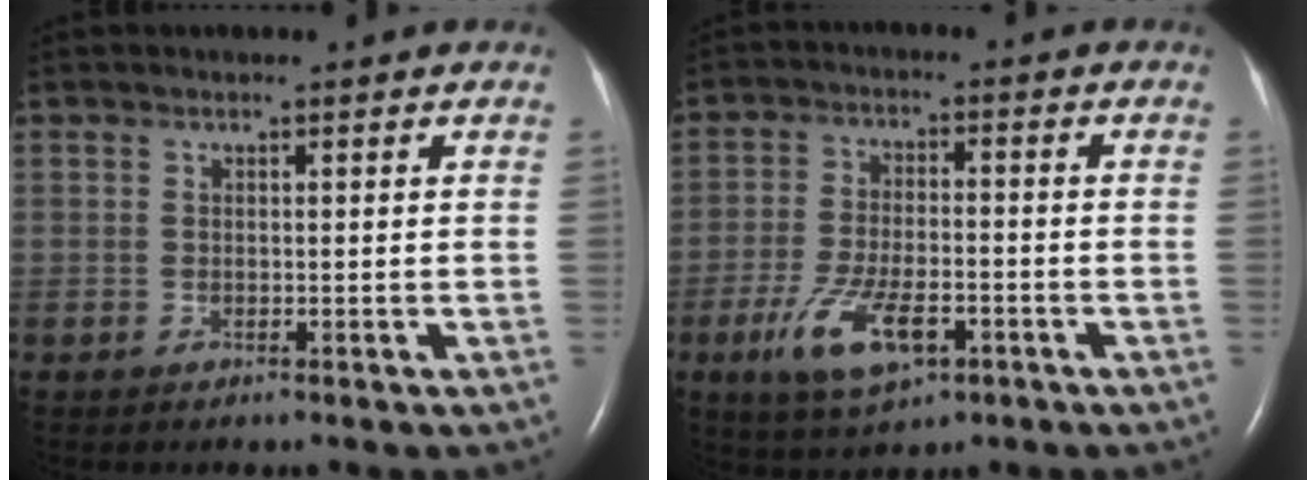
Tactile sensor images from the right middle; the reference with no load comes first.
{"total": 9.7, "force": [-4.4, 3.7, 7.8], "torque": [-0.161, -0.010, -0.072]}